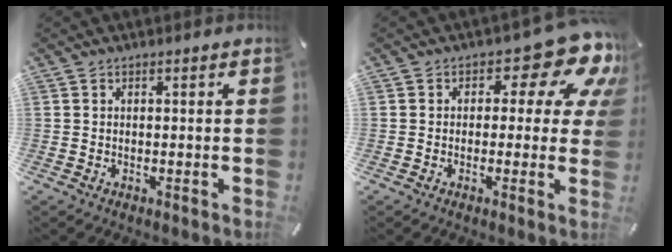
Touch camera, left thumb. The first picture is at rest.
{"total": 12.7, "force": [5.4, 6.2, 9.7], "torque": [-0.122, -0.033, 0.091]}